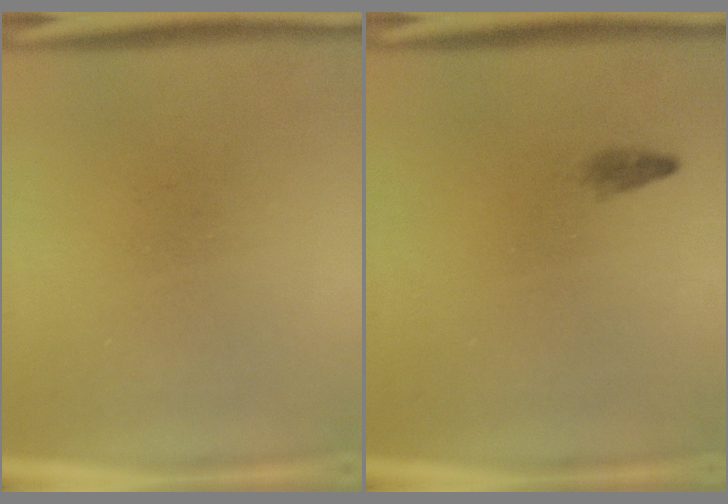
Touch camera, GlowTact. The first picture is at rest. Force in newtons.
{"total": 0.8}